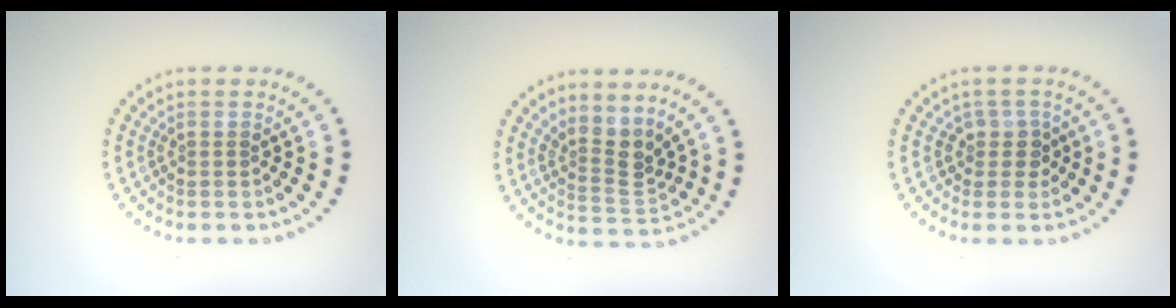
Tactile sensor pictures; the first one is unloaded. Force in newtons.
{"total": 2.9, "press": 2.1, "slide": 2.0}
{"total": 1.8, "press": 1.4, "slide": 1.2}